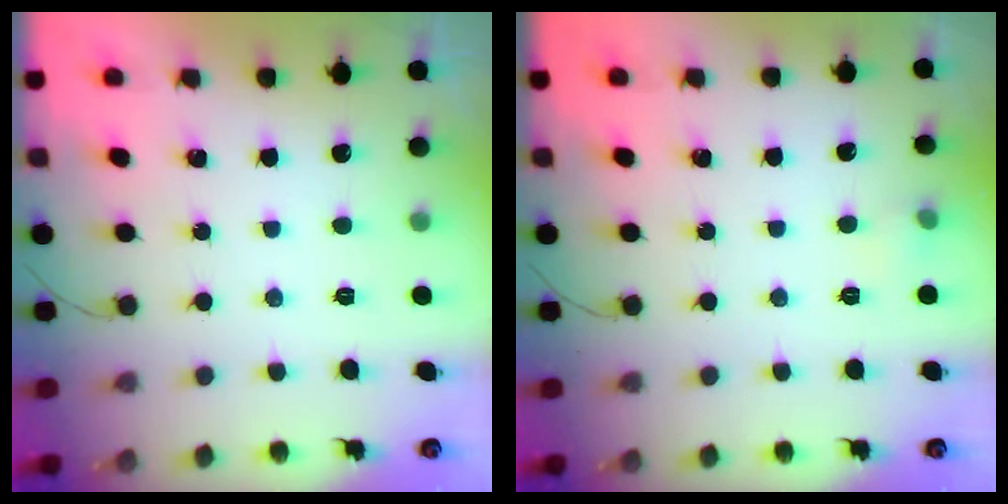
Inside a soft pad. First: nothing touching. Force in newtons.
{"total": 3.7, "press": 3.5, "slide": 1.1}